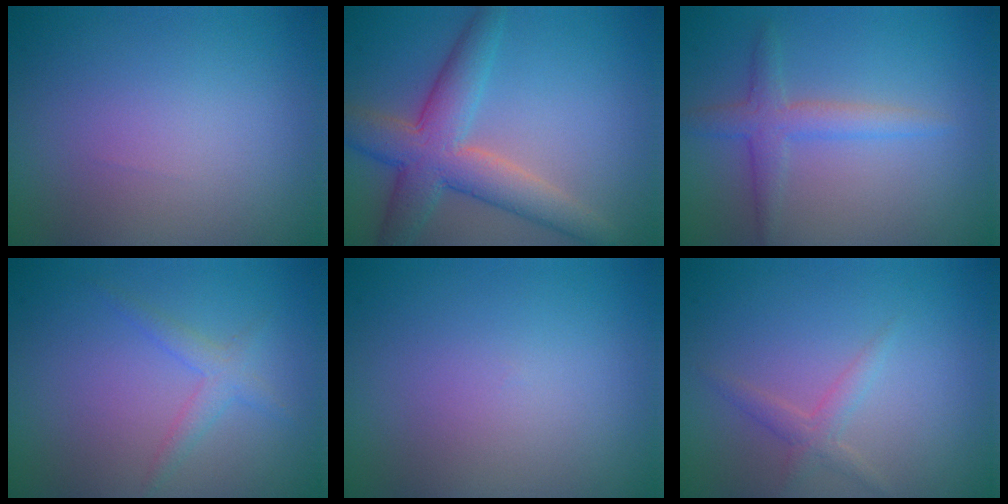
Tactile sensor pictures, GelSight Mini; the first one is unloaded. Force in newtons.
{"total": 6.2, "press": 6.2, "slide": 0.2}
{"total": 2.5, "press": 2.5, "slide": 0.0}
{"total": 1.8, "press": 1.8, "slide": 0.1}
{"total": 0.0}
{"total": 1.5, "press": 1.5, "slide": 0.1}